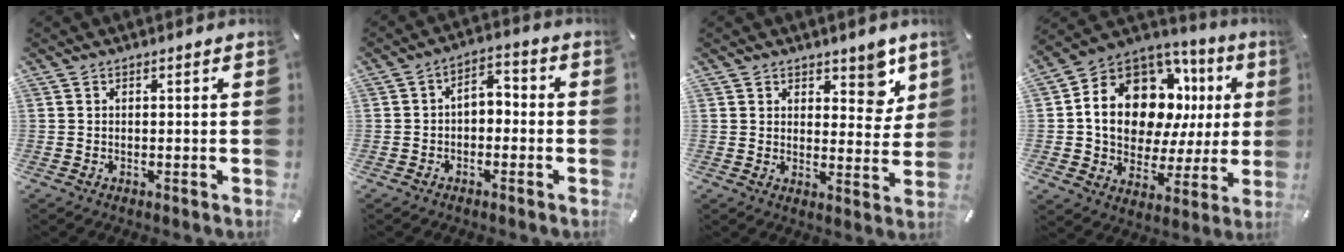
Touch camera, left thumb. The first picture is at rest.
{"total": 3.8, "force": [-2.2, 2.5, 1.8], "torque": [-0.033, 0.015, -0.045]}
{"total": 6.5, "force": [4.6, 3.7, 2.7], "torque": [-0.012, -0.029, 0.074]}
{"total": 17.3, "force": [5.1, 12.4, 11.0], "torque": [-0.195, -0.040, 0.090]}